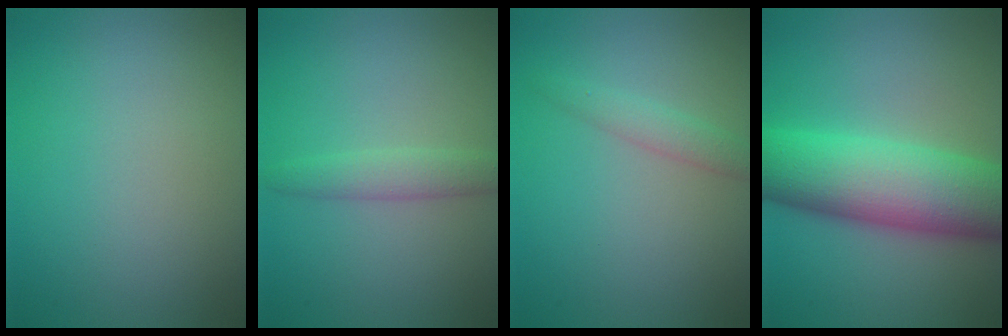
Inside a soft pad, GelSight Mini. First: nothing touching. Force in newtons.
{"total": 2.1, "press": 2.1, "slide": 0.1}
{"total": 1.6, "press": 1.6, "slide": 0.0}
{"total": 11.0, "press": 11.0, "slide": 0.1}